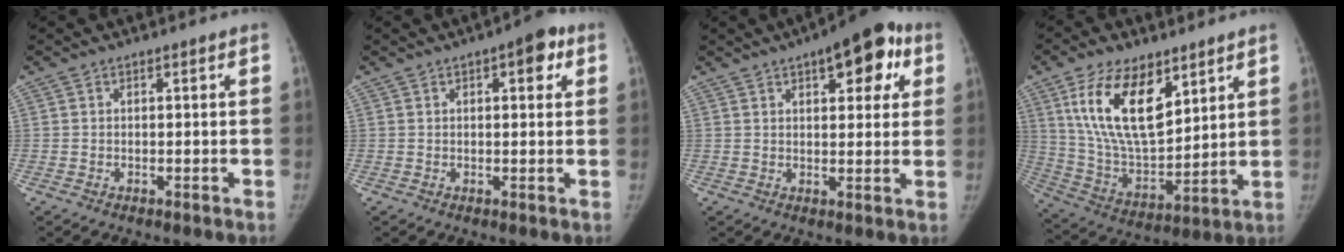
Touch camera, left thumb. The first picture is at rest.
{"total": 5.0, "force": [2.1, 2.1, 4.0], "torque": [-0.030, 0.000, 0.018]}
{"total": 12.3, "force": [5.7, 5.4, 9.5], "torque": [-0.077, 0.000, 0.068]}
{"total": 18.7, "force": [9.0, 9.1, 13.6], "torque": [-0.217, -0.046, 0.178]}